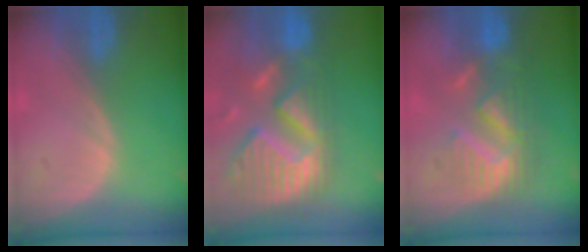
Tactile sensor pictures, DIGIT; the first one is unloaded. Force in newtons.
{"total": 13.9, "press": 11.5, "slide": 7.7}
{"total": 8.6, "press": 8.2, "slide": 2.7}